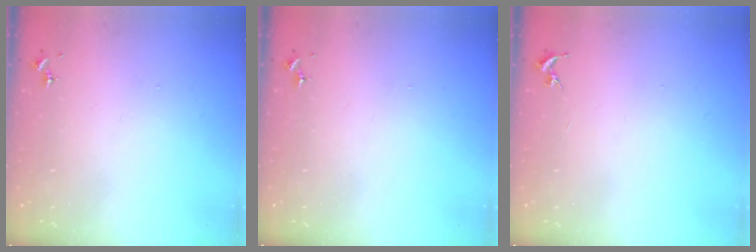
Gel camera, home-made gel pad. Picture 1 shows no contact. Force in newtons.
{"total": 0.0}
{"total": 0.0}